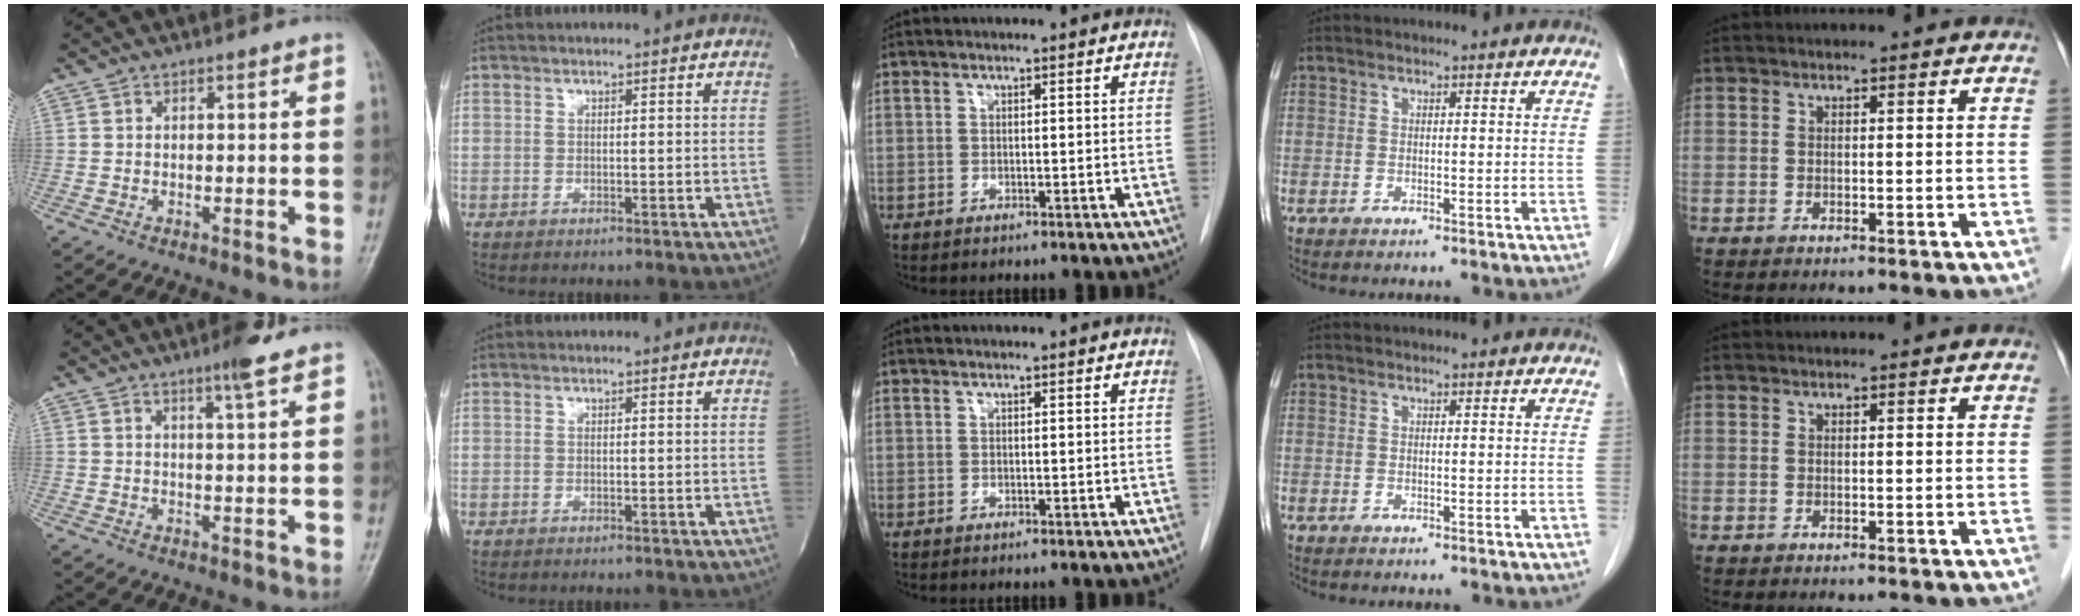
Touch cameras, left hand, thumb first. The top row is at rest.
{"thumb": {"total": 4.1, "force": [2.9, 0.3, 2.9], "torque": [-0.045, -0.016, 0.045]}}